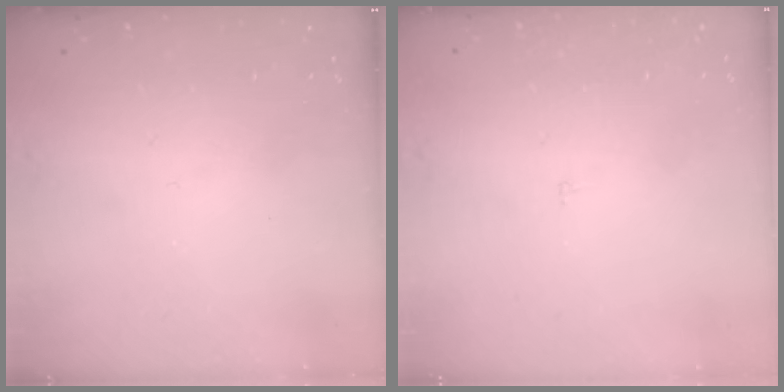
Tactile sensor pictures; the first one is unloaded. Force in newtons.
{"total": 2.3, "press": 2.3, "slide": 0.2}